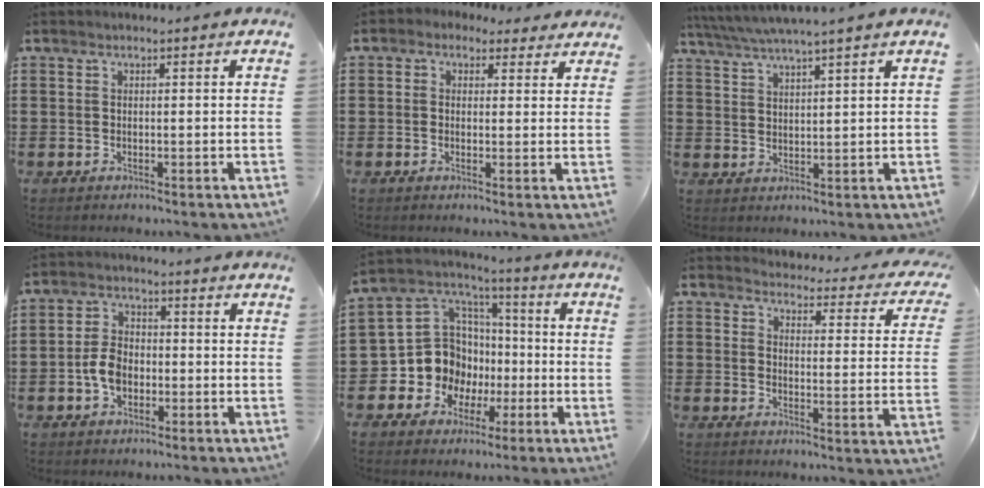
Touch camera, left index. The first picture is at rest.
{"total": 2.0, "force": [1.2, 1.4, 0.7], "torque": [-0.020, 0.007, 0.021]}
{"total": 4.2, "force": [3.7, -0.7, 1.9], "torque": [-0.047, -0.017, 0.065]}
{"total": 5.0, "force": [-1.4, 3.3, 3.4], "torque": [-0.092, 0.000, -0.034]}
{"total": 12.2, "force": [-2.7, 11.2, 4.1], "torque": [-0.129, 0.005, -0.038]}
{"total": 3.5, "force": [3.4, 0.2, 0.8], "torque": [-0.030, -0.033, 0.051]}